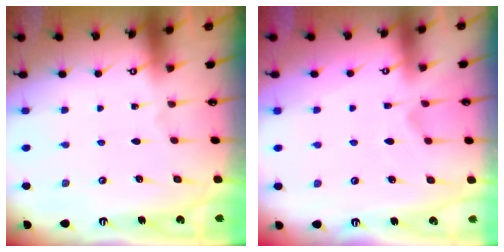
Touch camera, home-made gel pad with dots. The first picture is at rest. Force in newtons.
{"total": 3.5, "press": 3.3, "slide": 1.1}